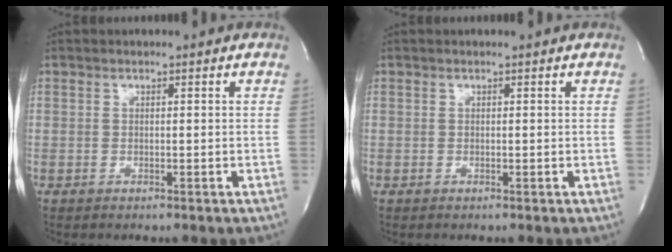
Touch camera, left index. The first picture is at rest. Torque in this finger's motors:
{"motor_torque": [0.00, 0.00, 0.00, 0.00]}